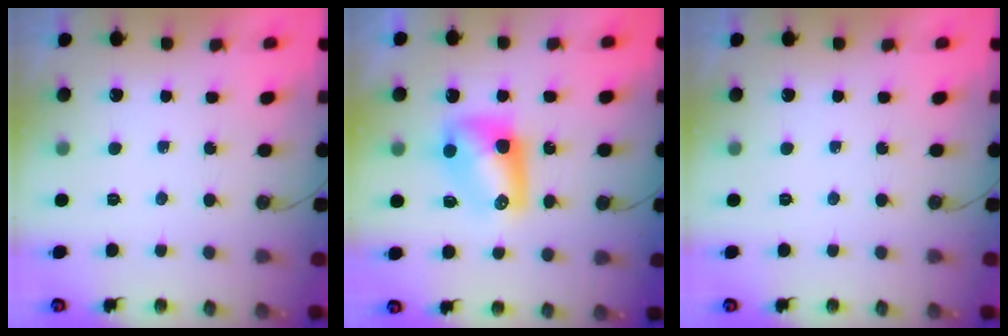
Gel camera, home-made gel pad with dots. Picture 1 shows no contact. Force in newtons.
{"total": 9.0, "press": 9.0, "slide": 0.2}
{"total": 0.0}